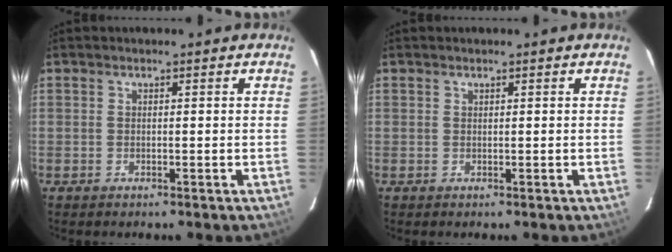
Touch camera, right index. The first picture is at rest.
{"total": 0.0}